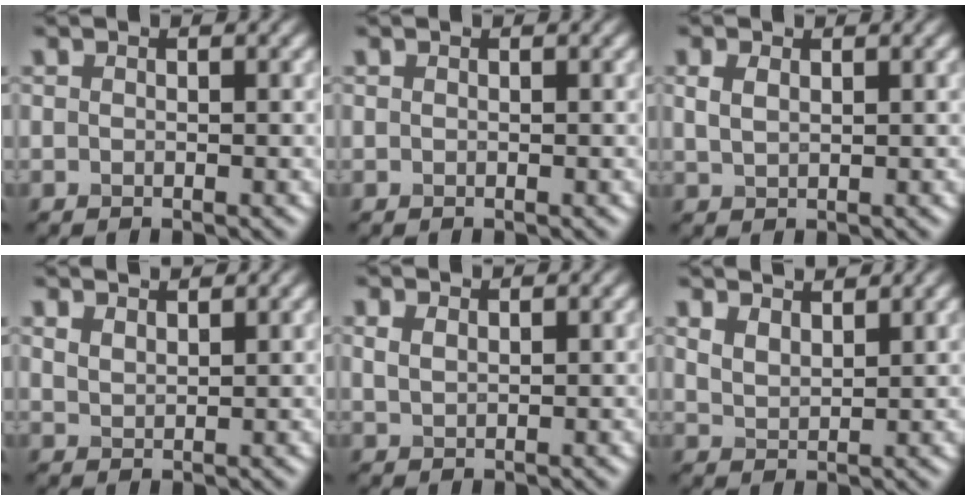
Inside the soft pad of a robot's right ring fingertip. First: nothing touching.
{"total": 0.0}
{"total": 1.6, "force": [0.8, 0.9, 1.1], "torque": [-0.026, 0.000, 0.019]}
{"total": 2.5, "force": [2.2, 0.7, 0.9], "torque": [-0.014, 0.003, 0.035]}
{"total": 1.4, "force": [1.0, 0.6, 0.8], "torque": [-0.020, 0.000, 0.024]}
{"total": 3.7, "force": [3.2, 1.2, 1.5], "torque": [-0.032, 0.004, 0.050]}